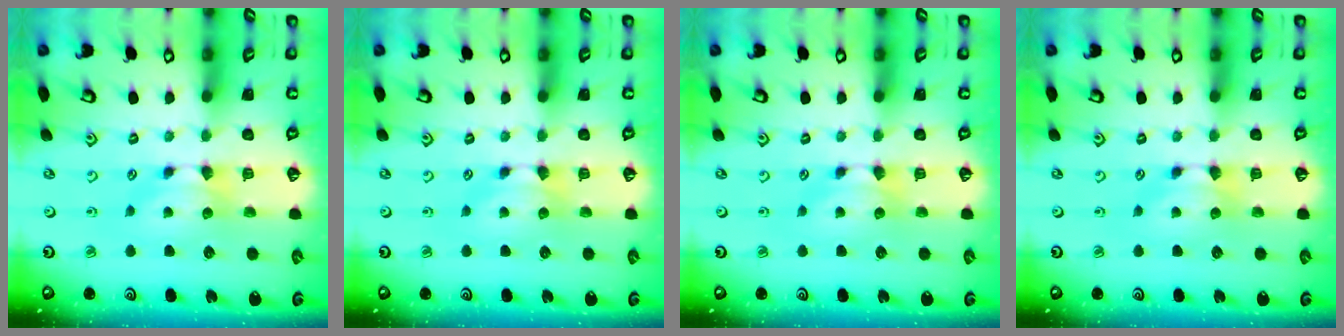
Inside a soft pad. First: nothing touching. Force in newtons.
{"total": 0.0}
{"total": 0.0}
{"total": 0.0}